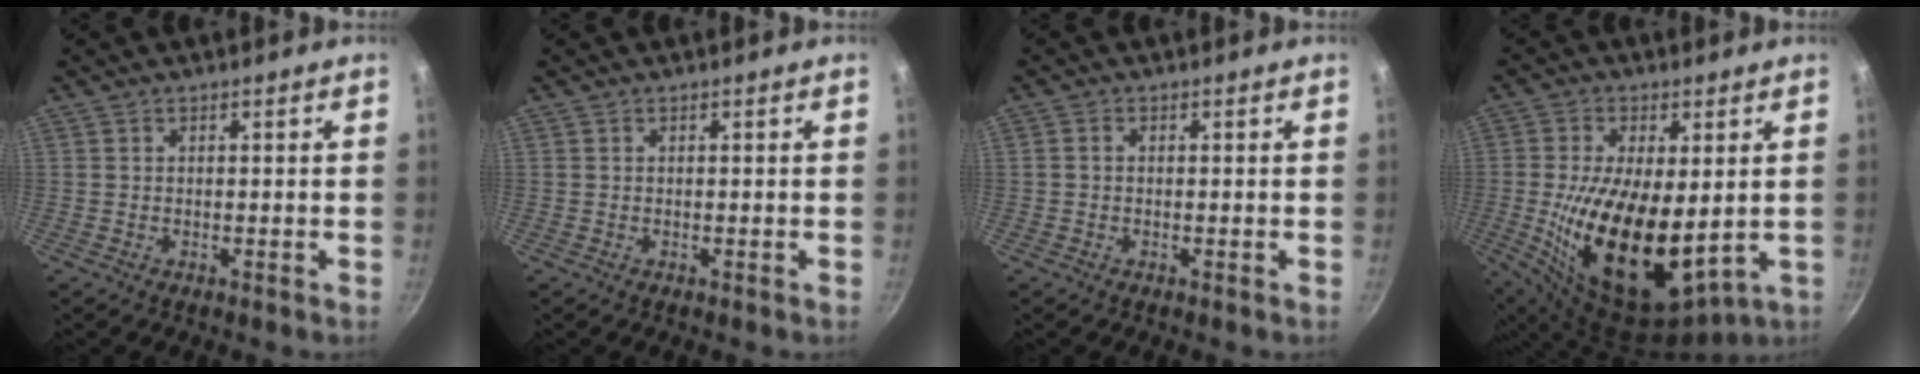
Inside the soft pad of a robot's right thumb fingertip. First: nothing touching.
{"total": 0.0}
{"total": 0.8, "force": [-0.1, 0.7, 0.5], "torque": [-0.008, 0.005, -0.003]}
{"total": 20.4, "force": [-0.7, 10.5, 17.5], "torque": [-0.309, -0.022, 0.005]}